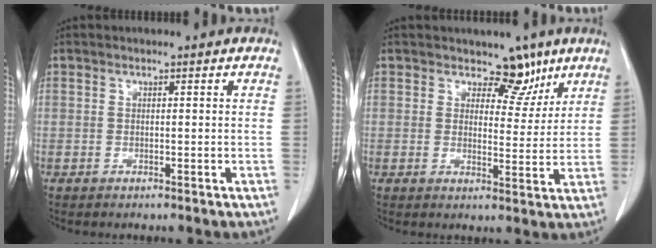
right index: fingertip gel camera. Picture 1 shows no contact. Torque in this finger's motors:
{"motor_torque": [-0.06, 0.34, 0.05, 0.00]}